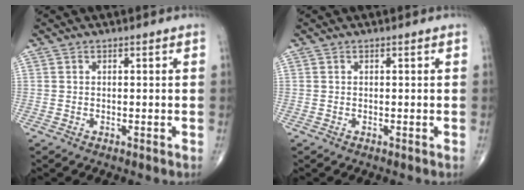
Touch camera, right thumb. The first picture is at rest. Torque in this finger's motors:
{"motor_torque": [-0.02, 0.01, -0.01, 0.01, 0.01]}